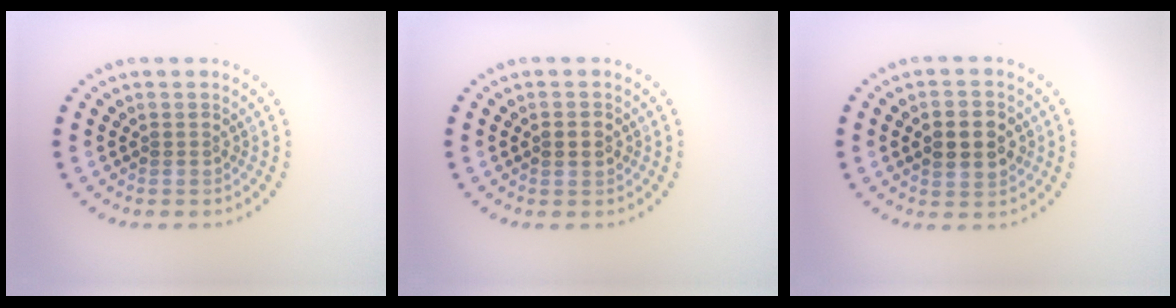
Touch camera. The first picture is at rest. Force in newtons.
{"total": 1.8, "press": 1.8, "slide": 0.1}
{"total": 4.7, "press": 4.7, "slide": 0.2}